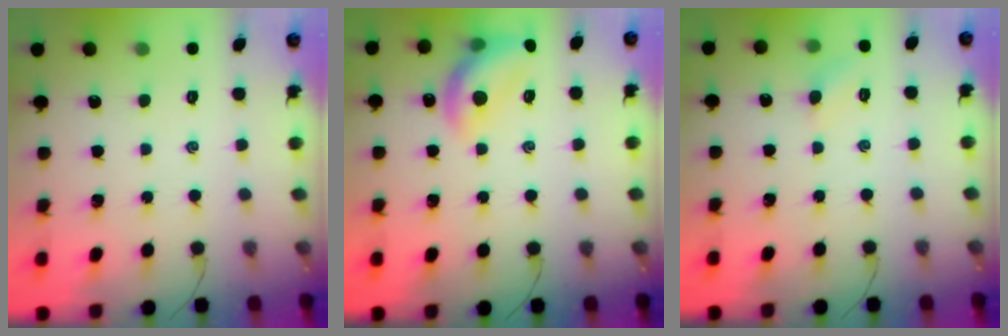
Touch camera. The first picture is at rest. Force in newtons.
{"total": 13.7, "press": 13.5, "slide": 2.2}
{"total": 4.8, "press": 4.6, "slide": 1.4}